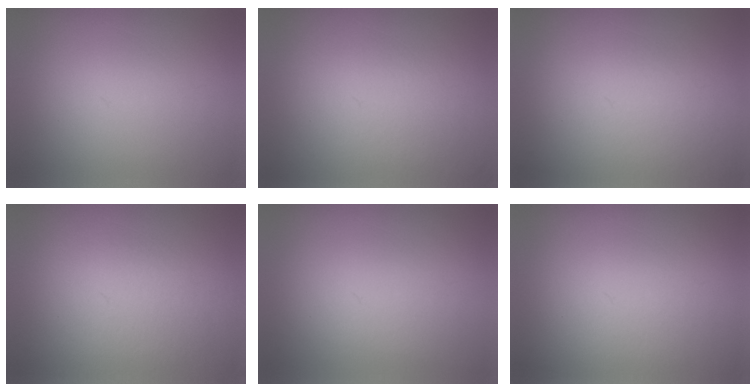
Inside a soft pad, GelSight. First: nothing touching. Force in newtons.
{"total": 4.2}
{"total": 4.6}
{"total": 5.5}
{"total": 1.0}
{"total": 1.9}